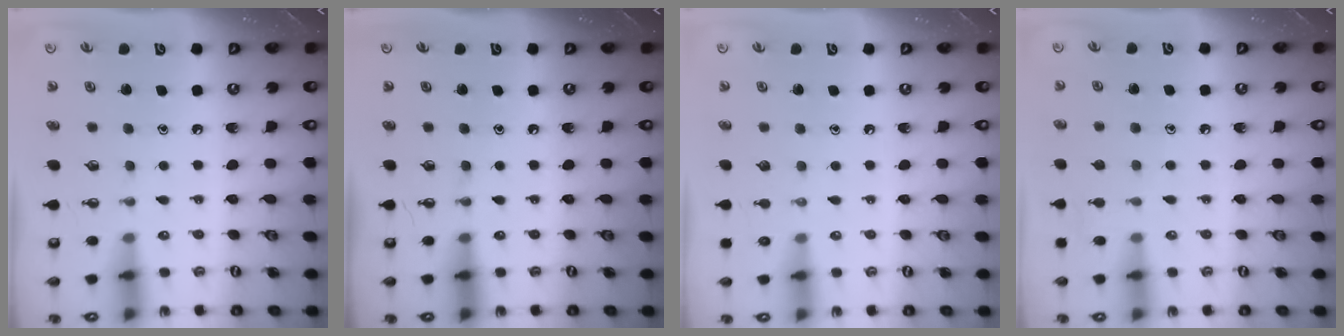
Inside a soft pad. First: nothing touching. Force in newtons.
{"total": 0.0}
{"total": 0.0}
{"total": 4.9, "press": 4.8, "slide": 0.4}